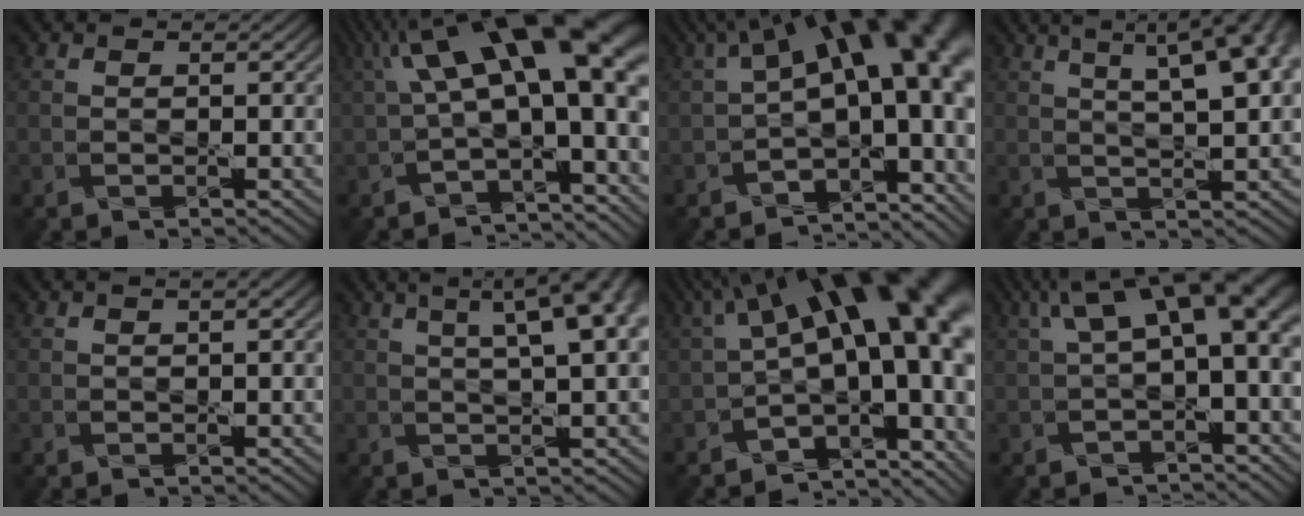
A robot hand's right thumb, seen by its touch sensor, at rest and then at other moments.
{"total": 16.5, "force": [3.3, 6.6, 14.8], "torque": [-0.225, 0.011, 0.063]}
{"total": 16.8, "force": [1.3, 8.3, 14.6], "torque": [-0.195, -0.005, 0.052]}
{"total": 13.2, "force": [5.9, 4.6, 10.9], "torque": [-0.139, 0.041, 0.068]}
{"total": 1.7, "force": [0.6, 0.4, 1.6], "torque": [-0.025, 0.007, 0.004]}
{"total": 10.8, "force": [4.0, 3.4, 9.5], "torque": [-0.103, 0.046, 0.035]}
{"total": 18.5, "force": [1.5, 8.3, 16.4], "torque": [-0.199, 0.001, 0.056]}
{"total": 10.2, "force": [2.5, 4.1, 9.0], "torque": [-0.145, 0.016, 0.044]}